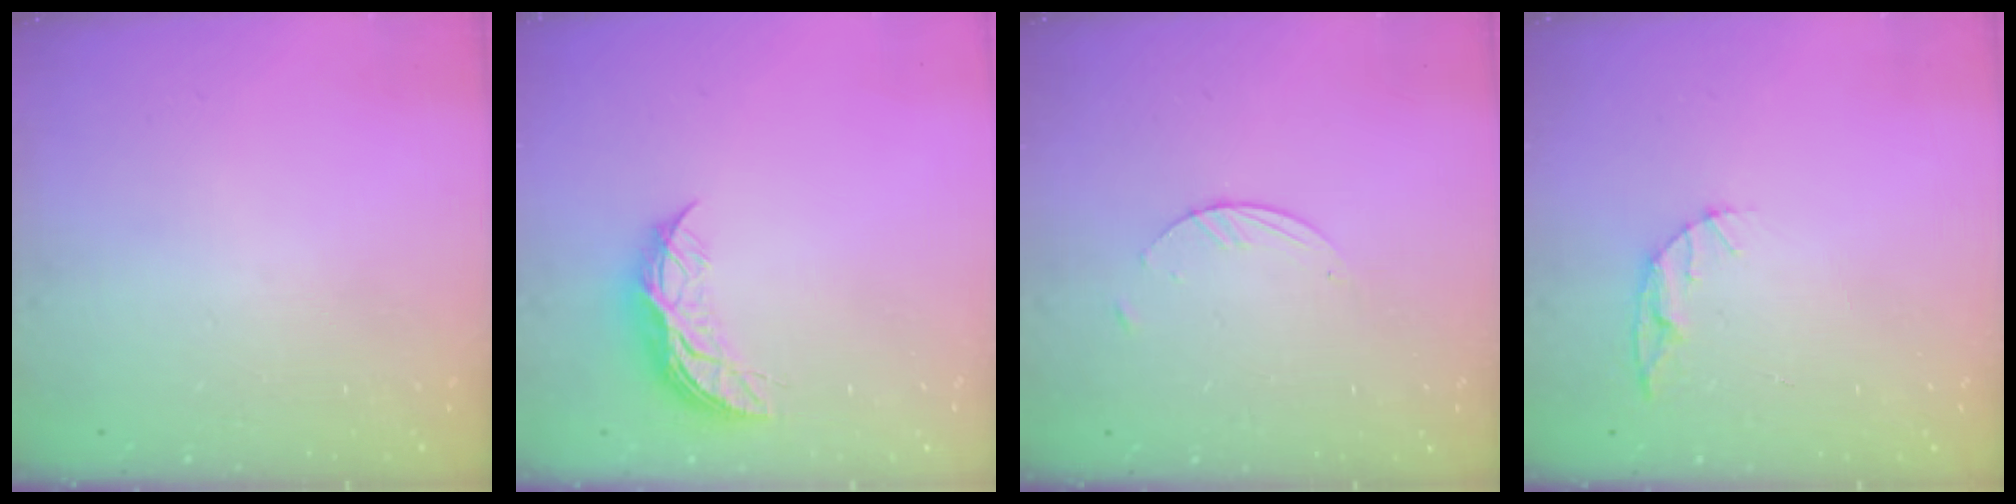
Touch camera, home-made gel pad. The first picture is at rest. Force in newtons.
{"total": 8.8, "press": 8.8, "slide": 0.5}
{"total": 2.1, "press": 2.1, "slide": 0.2}
{"total": 5.0, "press": 5.0, "slide": 0.4}